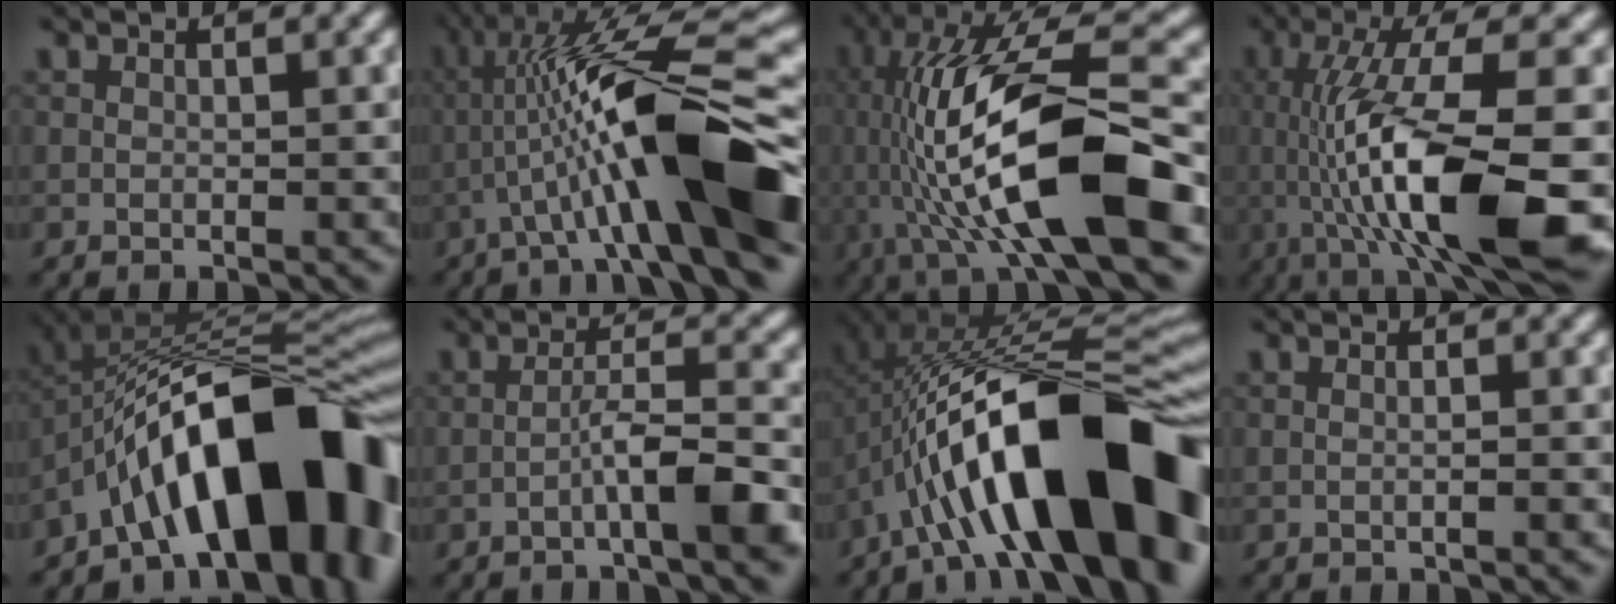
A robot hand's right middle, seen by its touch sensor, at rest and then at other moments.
{"total": 12.9, "force": [-1.9, 1.8, 12.6], "torque": [-0.217, 0.048, -0.019]}
{"total": 13.7, "force": [-2.3, 3.7, 13.0], "torque": [-0.247, 0.027, -0.033]}
{"total": 12.4, "force": [-3.0, 2.8, 11.7], "torque": [-0.202, 0.005, -0.038]}
{"total": 15.2, "force": [-6.7, 6.1, 12.3], "torque": [-0.159, 0.047, -0.115]}
{"total": 5.4, "force": [-3.0, 0.2, 4.5], "torque": [-0.082, 0.031, -0.049]}
{"total": 17.7, "force": [-5.6, 6.3, 15.6], "torque": [-0.243, 0.045, -0.087]}
{"total": 1.3, "force": [0.1, 0.6, 1.1], "torque": [0.006, 0.016, -0.010]}